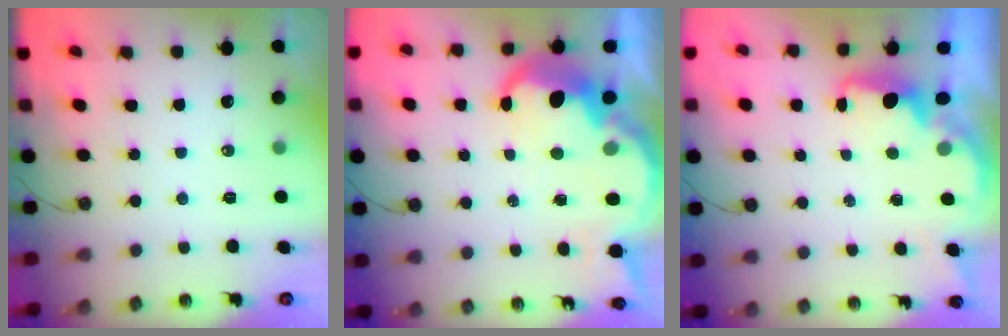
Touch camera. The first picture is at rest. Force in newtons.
{"total": 13.1, "press": 13.1, "slide": 0.6}
{"total": 2.2, "press": 2.0, "slide": 0.8}